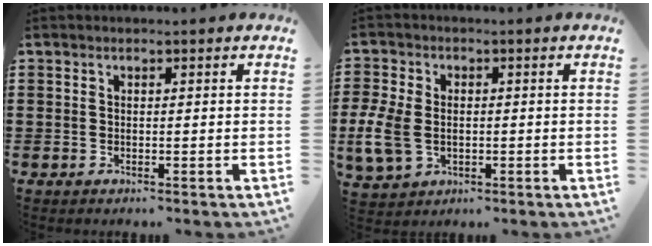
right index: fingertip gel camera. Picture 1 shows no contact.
{"total": 6.5, "force": [-1.0, 4.6, 4.5], "torque": [-0.125, -0.002, -0.024]}